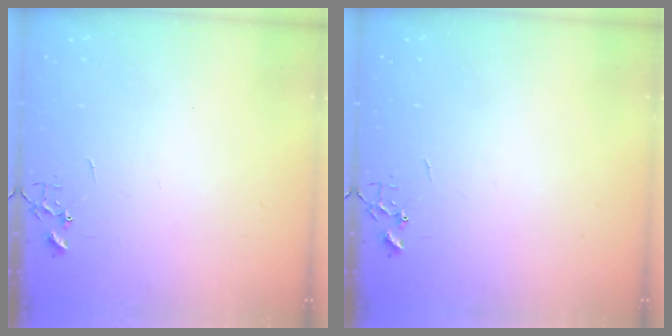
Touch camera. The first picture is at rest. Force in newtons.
{"total": 0.0}